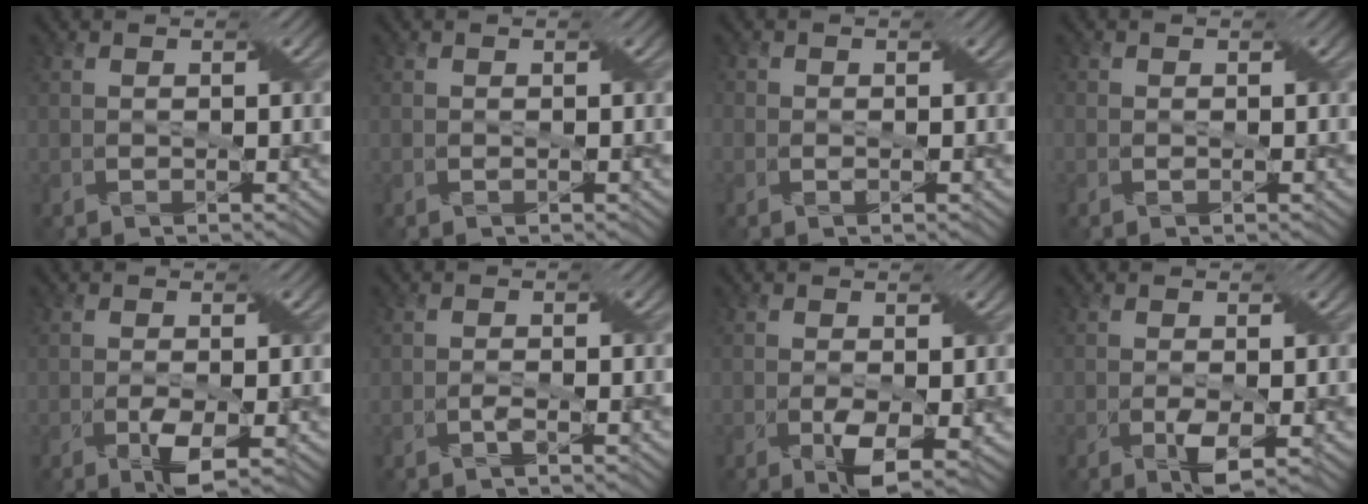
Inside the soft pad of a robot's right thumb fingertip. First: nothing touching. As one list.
[{"total": 0.6, "force": [-0.1, 0.4, 0.5], "torque": [-0.008, -0.001, -0.002]}, {"total": 1.5, "force": [-0.3, 1.2, 0.9], "torque": [-0.015, -0.001, -0.008]}, {"total": 1.0, "force": [-0.2, 0.8, 0.6], "torque": [-0.010, -0.001, -0.005]}, {"total": 3.3, "force": [-1.0, 1.2, 2.9], "torque": [-0.058, -0.009, -0.014]}, {"total": 1.2, "force": [-0.6, 0.4, 0.9], "torque": [-0.020, 0.004, -0.010]}, {"total": 3.9, "force": [-0.9, 1.9, 3.3], "torque": [-0.068, -0.014, -0.010]}, {"total": 2.7, "force": [-0.6, 1.0, 2.4], "torque": [-0.051, -0.009, -0.008]}]